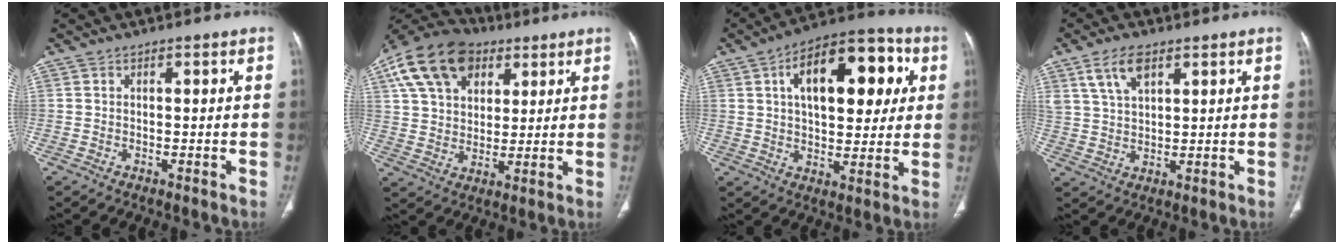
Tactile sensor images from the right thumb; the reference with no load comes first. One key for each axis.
{"total": 17.9, "fx": 8.1, "fy": 11.8, "fz": 10.7, "tx": -0.185, "ty": 0.006, "tz": 0.140}
{"total": 20.1, "fx": 5.8, "fy": 10.5, "fz": 16.2, "tx": -0.196, "ty": 0.014, "tz": 0.079}
{"total": 7.0, "fx": 3.8, "fy": 3.4, "fz": 4.7, "tx": -0.085, "ty": -0.011, "tz": 0.080}